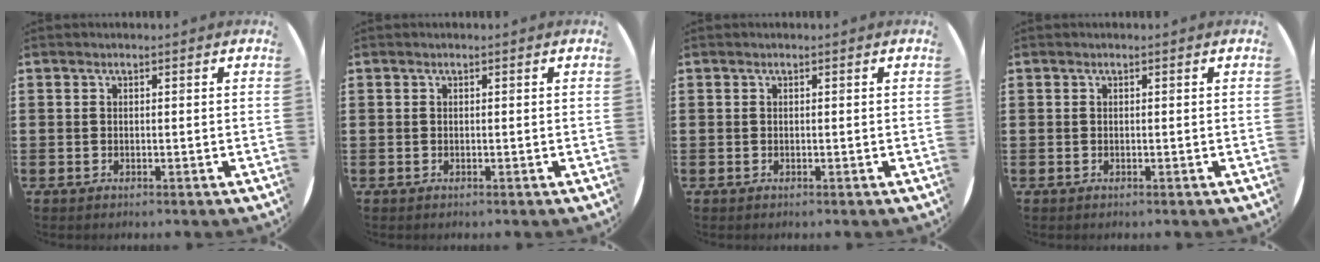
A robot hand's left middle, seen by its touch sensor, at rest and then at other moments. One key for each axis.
{"total": 0.0}
{"total": 0.0}
{"total": 0.0}